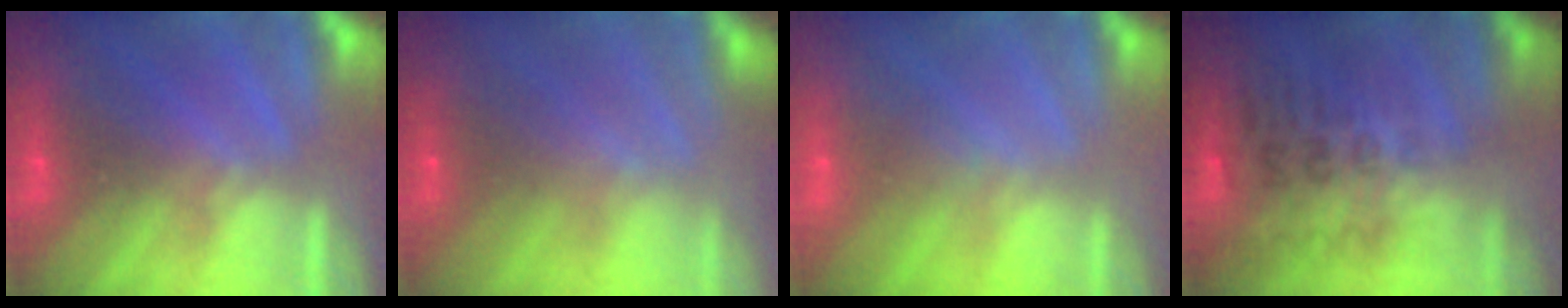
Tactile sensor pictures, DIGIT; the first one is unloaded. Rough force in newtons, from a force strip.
{"total": 7.9}
{"total": 2.8}
{"total": 2.8}